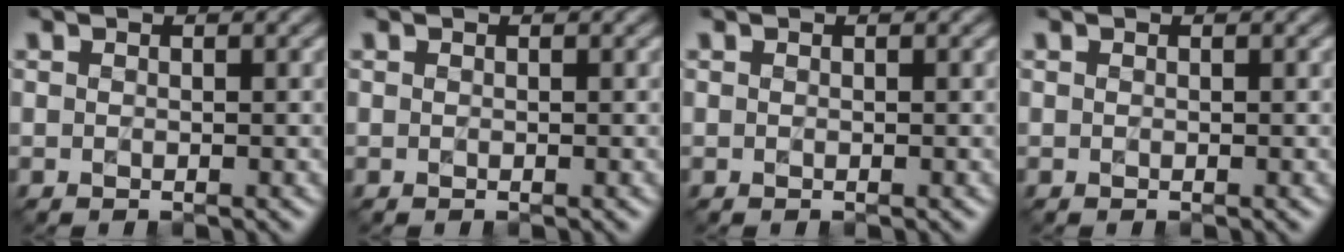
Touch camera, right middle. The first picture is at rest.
{"total": 0.0}
{"total": 0.0}
{"total": 0.0}